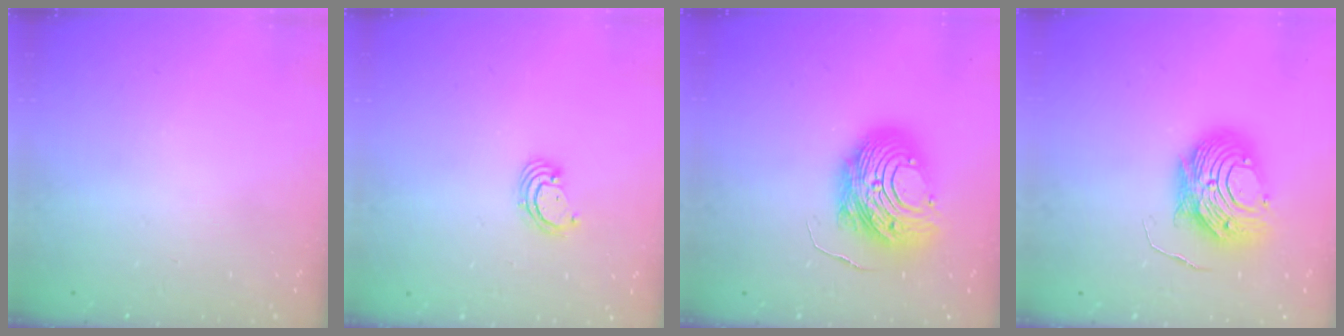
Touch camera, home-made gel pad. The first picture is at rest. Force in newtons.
{"total": 3.1, "press": 3.1, "slide": 0.3}
{"total": 15.5, "press": 15.4, "slide": 1.3}
{"total": 10.5, "press": 10.5, "slide": 1.0}